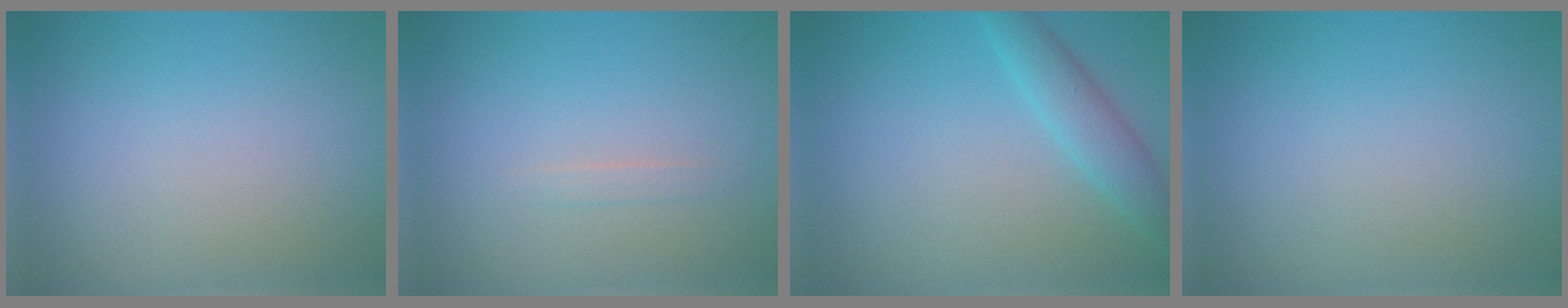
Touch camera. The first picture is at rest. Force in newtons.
{"total": 0.6, "press": 0.6, "slide": 0.0}
{"total": 2.9, "press": 2.9, "slide": 0.1}
{"total": 0.0}